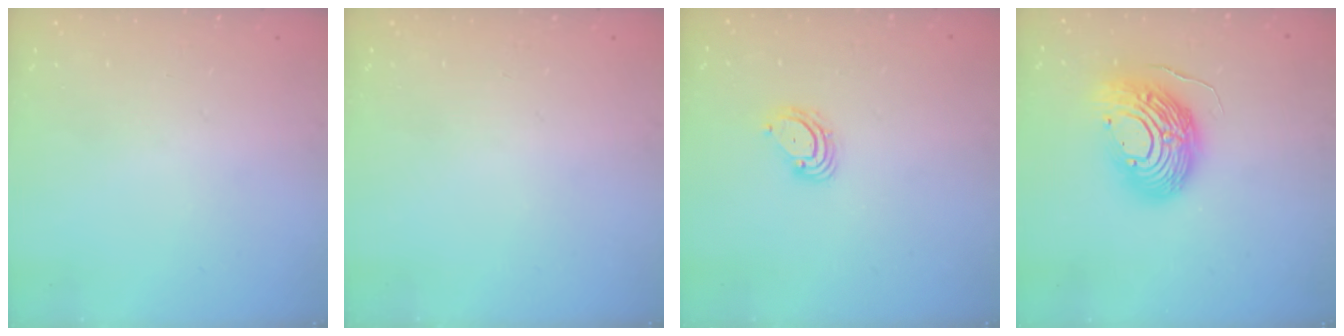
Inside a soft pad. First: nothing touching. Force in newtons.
{"total": 0.0}
{"total": 5.0, "press": 4.9, "slide": 0.4}
{"total": 16.0, "press": 15.8, "slide": 2.4}